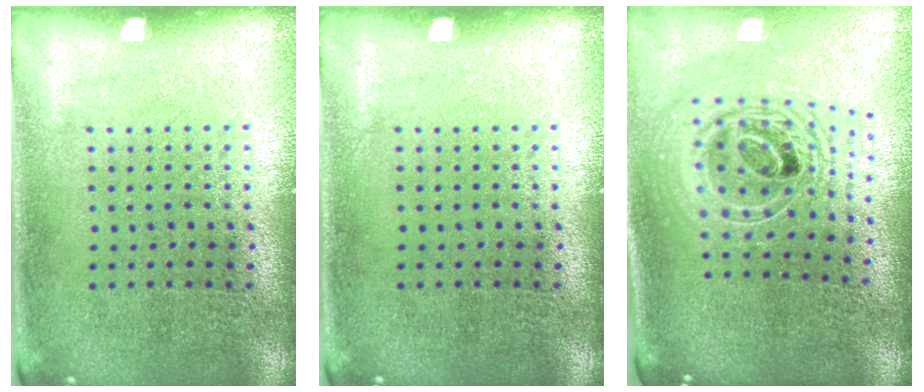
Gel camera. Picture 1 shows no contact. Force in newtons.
{"total": 0.0}
{"total": 2.4, "press": 1.8, "slide": 1.6}